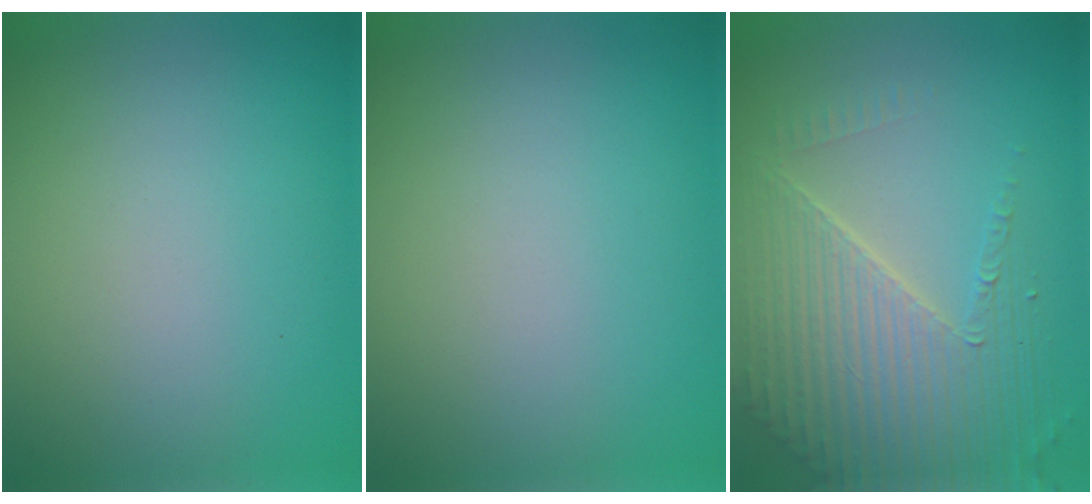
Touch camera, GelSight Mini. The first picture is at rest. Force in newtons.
{"total": 0.0}
{"total": 6.3, "press": 4.8, "slide": 4.1}